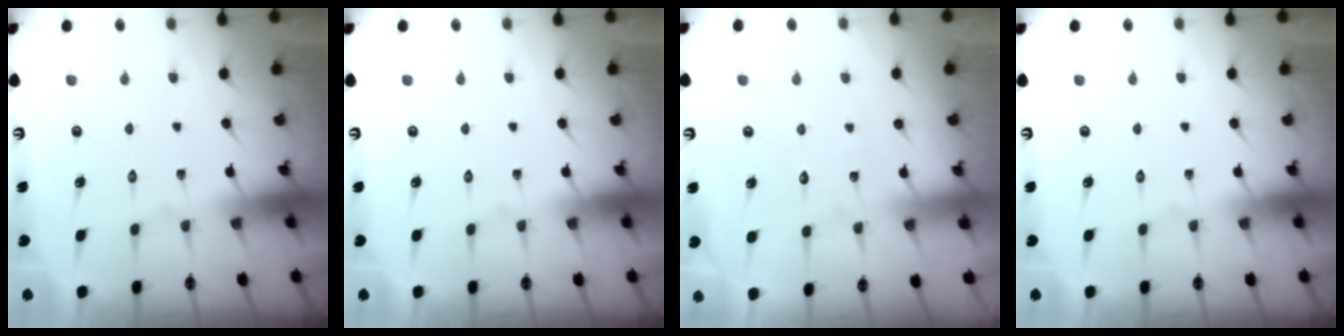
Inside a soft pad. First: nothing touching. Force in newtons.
{"total": 0.0}
{"total": 2.9, "press": 2.9, "slide": 0.3}
{"total": 0.0}